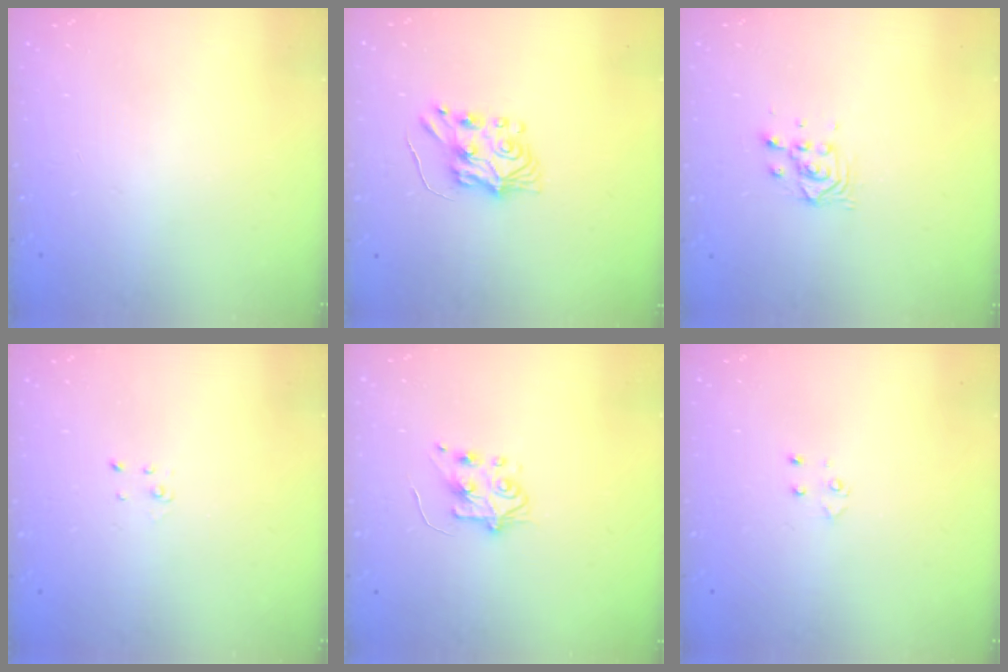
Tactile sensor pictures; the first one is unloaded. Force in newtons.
{"total": 7.3, "press": 7.3, "slide": 0.7}
{"total": 4.4, "press": 4.4, "slide": 0.2}
{"total": 2.0, "press": 2.0, "slide": 0.2}
{"total": 5.8, "press": 5.8, "slide": 0.6}
{"total": 3.1, "press": 3.1, "slide": 0.6}